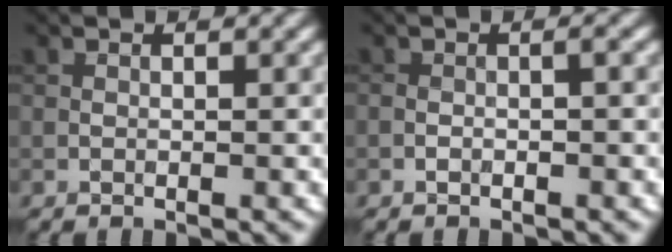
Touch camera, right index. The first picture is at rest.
{"total": 0.7, "force": [-0.5, 0.3, 0.5], "torque": [-0.009, 0.000, -0.008]}